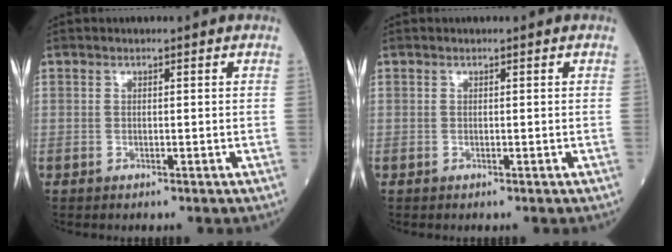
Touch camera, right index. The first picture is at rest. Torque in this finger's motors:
{"motor_torque": [0.00, 0.00, 0.00, -0.01]}